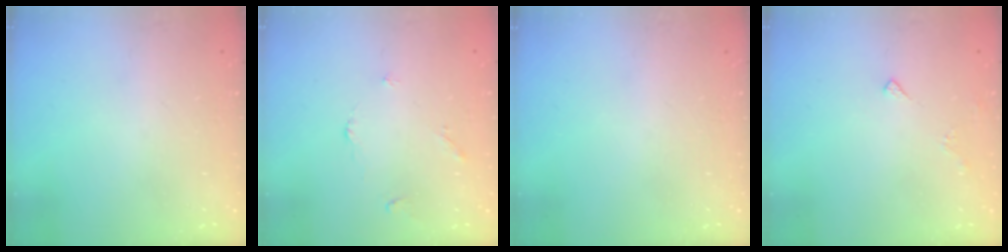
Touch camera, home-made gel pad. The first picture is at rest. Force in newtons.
{"total": 3.0, "press": 2.9, "slide": 0.5}
{"total": 0.0}
{"total": 3.5, "press": 3.5, "slide": 0.5}